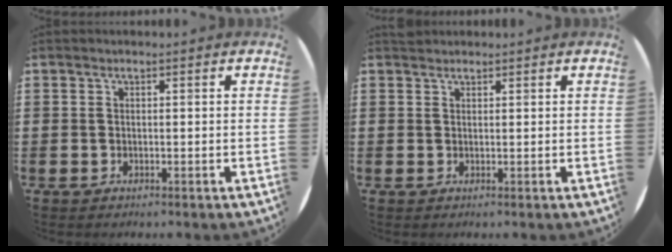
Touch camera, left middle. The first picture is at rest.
{"total": 0.8, "force": [0.8, 0.2, -0.1], "torque": [0.001, 0.002, 0.015]}